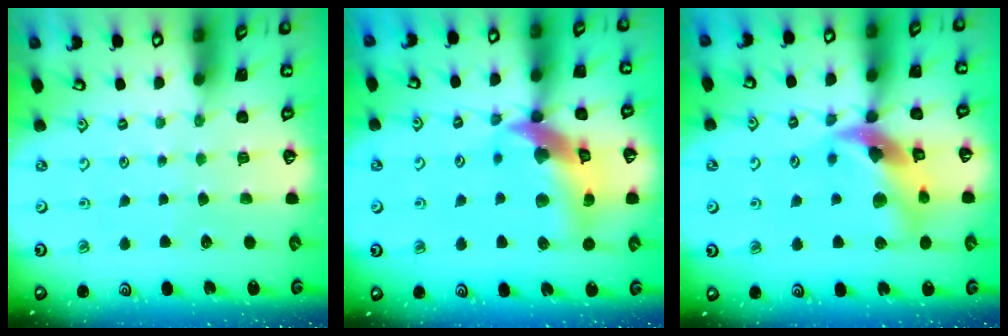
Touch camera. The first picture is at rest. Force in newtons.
{"total": 16.4, "press": 16.3, "slide": 2.4}
{"total": 12.8, "press": 12.7, "slide": 1.6}